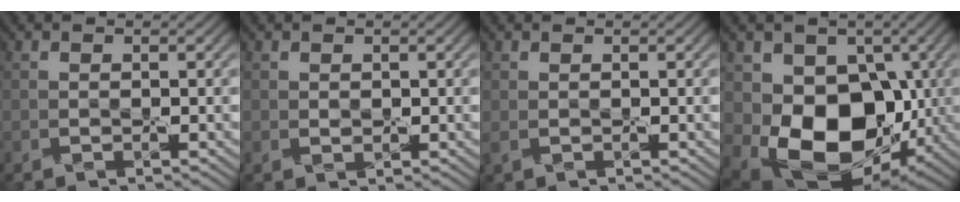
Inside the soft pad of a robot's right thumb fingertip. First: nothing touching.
{"total": 0.7, "force": [0.4, 0.5, 0.3], "torque": [-0.010, -0.004, 0.009]}
{"total": 0.8, "force": [0.2, 0.4, 0.7], "torque": [-0.021, 0.001, 0.003]}
{"total": 13.0, "force": [-0.8, 9.5, 8.9], "torque": [-0.166, -0.039, -0.012]}